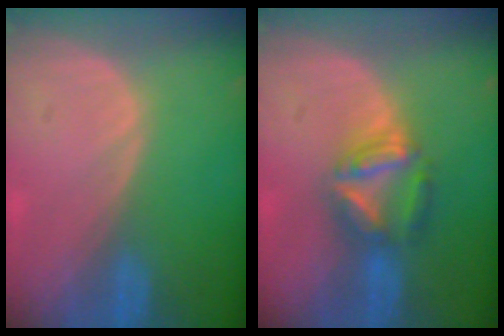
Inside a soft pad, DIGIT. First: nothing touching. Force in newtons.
{"total": 6.2, "press": 6.0, "slide": 1.5}